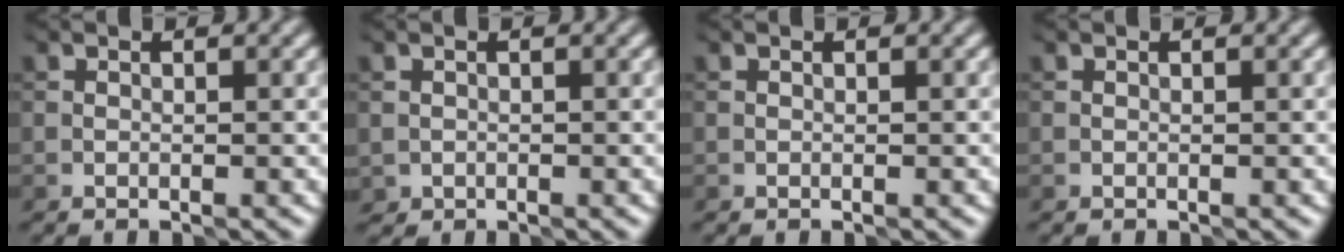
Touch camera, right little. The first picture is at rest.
{"total": 0.8, "force": [0.0, 0.8, 0.1], "torque": [0.000, -0.002, 0.003]}
{"total": 0.0}
{"total": 0.0}